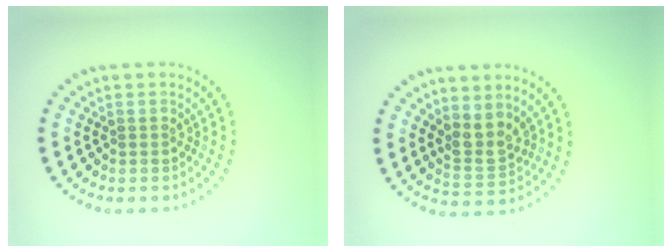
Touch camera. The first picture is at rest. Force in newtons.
{"total": 2.5, "press": 2.0, "slide": 1.6}